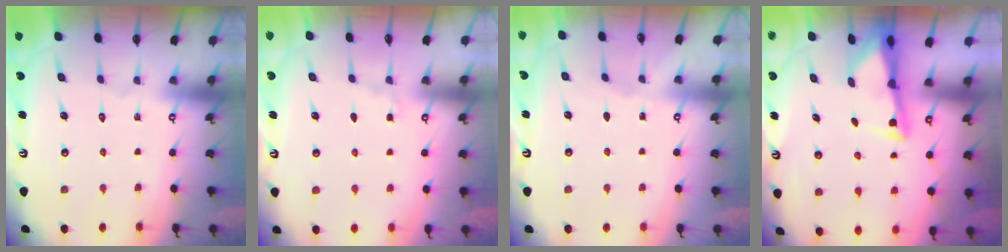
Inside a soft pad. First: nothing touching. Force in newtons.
{"total": 2.8, "press": 2.7, "slide": 0.4}
{"total": 1.5, "press": 1.5, "slide": 0.3}
{"total": 3.1, "press": 3.0, "slide": 0.5}